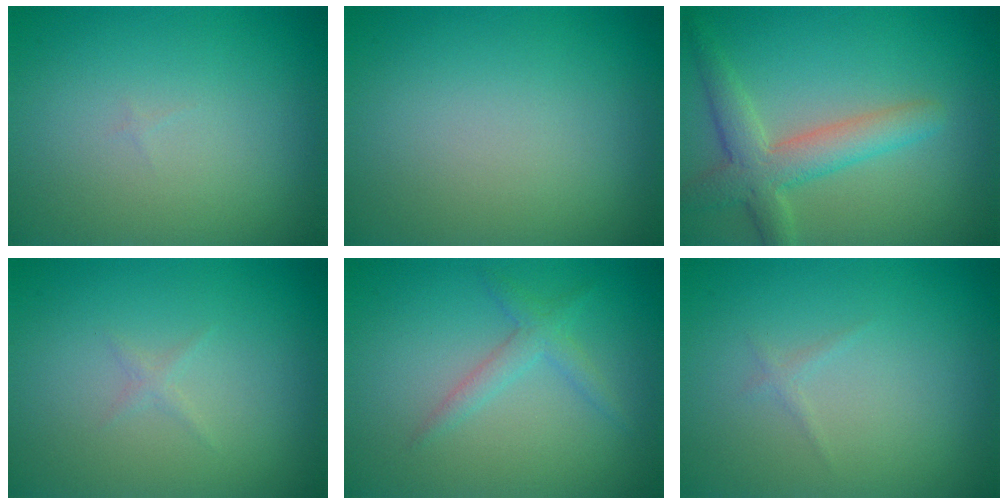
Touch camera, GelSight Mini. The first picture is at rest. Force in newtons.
{"total": 0.0}
{"total": 4.4, "press": 4.4, "slide": 0.3}
{"total": 0.5, "press": 0.5, "slide": 0.0}
{"total": 1.9, "press": 1.9, "slide": 0.0}
{"total": 0.6, "press": 0.6, "slide": 0.0}